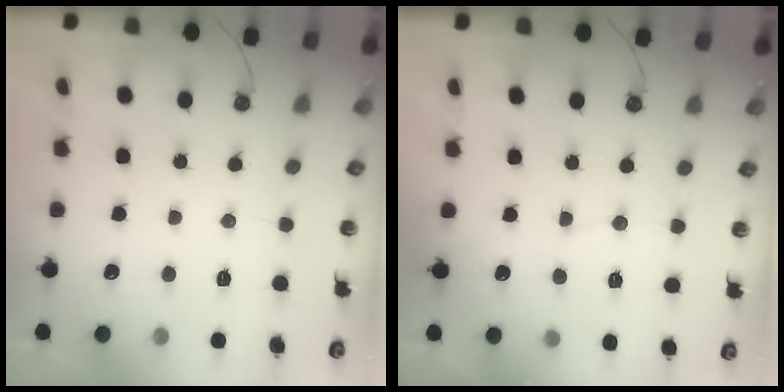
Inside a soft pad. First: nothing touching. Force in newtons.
{"total": 2.8, "press": 2.8, "slide": 0.3}